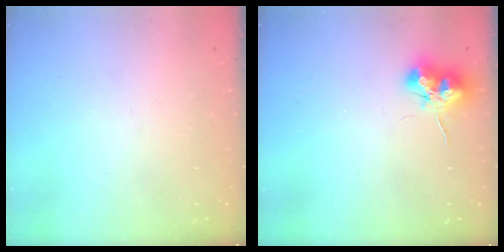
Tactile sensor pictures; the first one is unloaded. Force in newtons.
{"total": 11.7, "press": 11.6, "slide": 1.1}